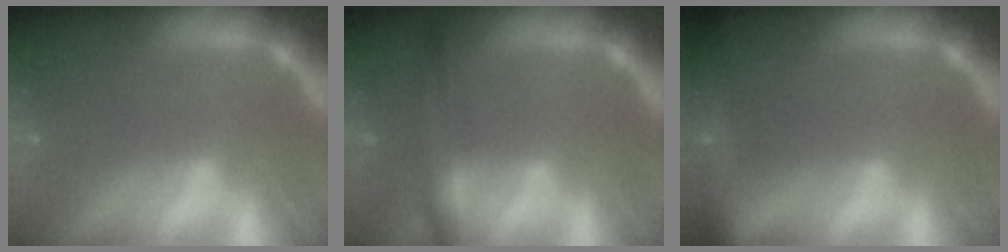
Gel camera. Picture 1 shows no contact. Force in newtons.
{"total": 4.0}
{"total": 8.0}